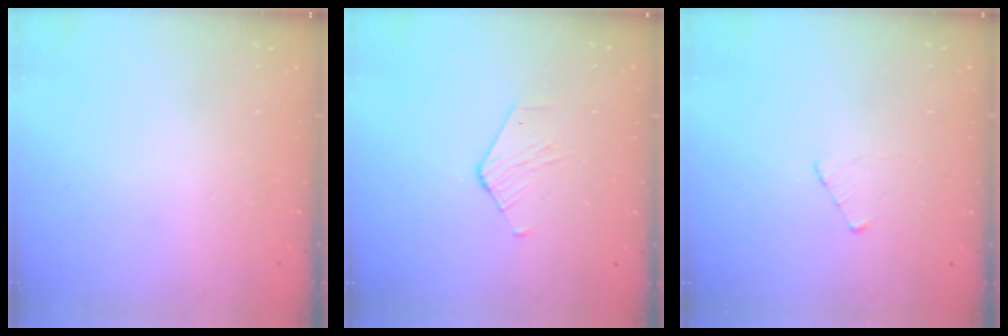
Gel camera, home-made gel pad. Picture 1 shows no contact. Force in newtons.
{"total": 3.9, "press": 3.9, "slide": 0.4}
{"total": 2.9, "press": 2.8, "slide": 0.3}